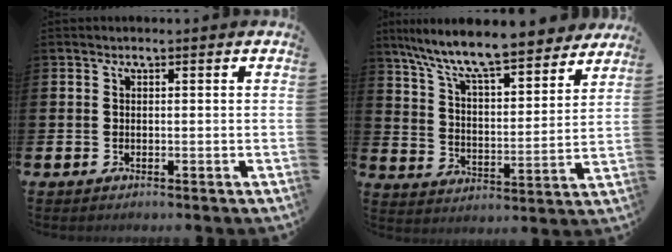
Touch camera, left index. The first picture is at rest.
{"total": 10.5, "force": [9.6, 1.4, 3.9], "torque": [-0.110, -0.068, 0.163]}